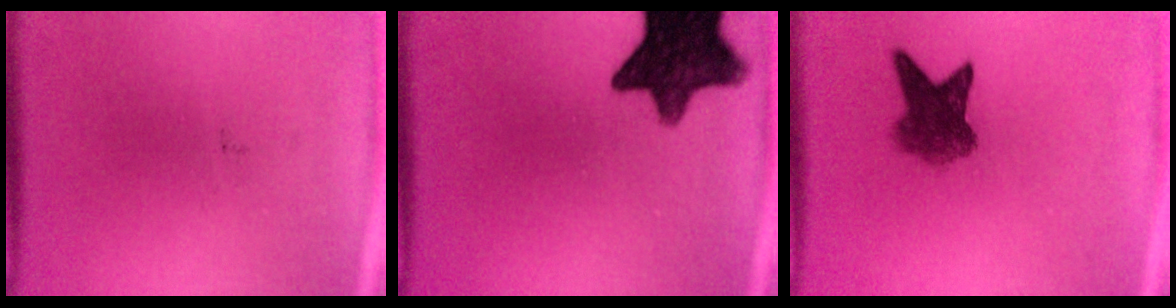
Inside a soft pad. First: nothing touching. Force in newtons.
{"total": 12.8}
{"total": 5.7}